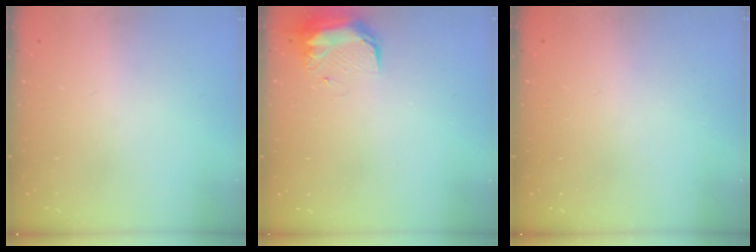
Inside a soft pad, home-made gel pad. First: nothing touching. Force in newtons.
{"total": 9.1, "press": 9.0, "slide": 0.9}
{"total": 0.0}